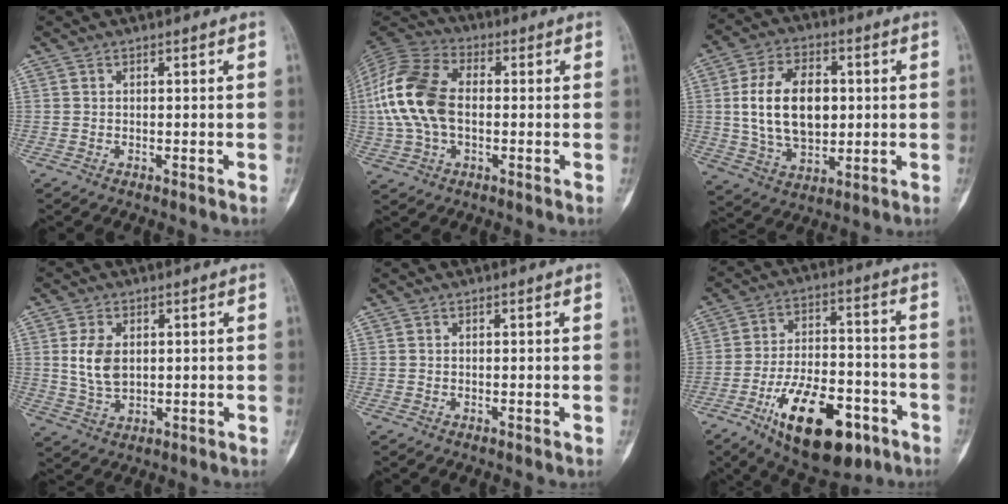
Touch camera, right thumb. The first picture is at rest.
{"total": 16.1, "force": [0.1, 10.0, 12.6], "torque": [-0.269, 0.025, -0.003]}
{"total": 15.8, "force": [1.5, 10.0, 12.1], "torque": [-0.187, 0.002, 0.030]}
{"total": 6.8, "force": [1.1, 4.4, 5.0], "torque": [-0.089, -0.005, 0.028]}
{"total": 0.0}
{"total": 19.4, "force": [-9.6, 9.0, 14.3], "torque": [-0.212, 0.051, -0.146]}